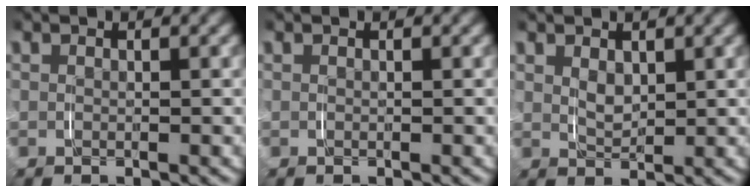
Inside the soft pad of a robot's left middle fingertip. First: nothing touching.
{"total": 0.0}
{"total": 1.8, "force": [0.9, 1.0, 1.1], "torque": [-0.027, -0.012, 0.023]}